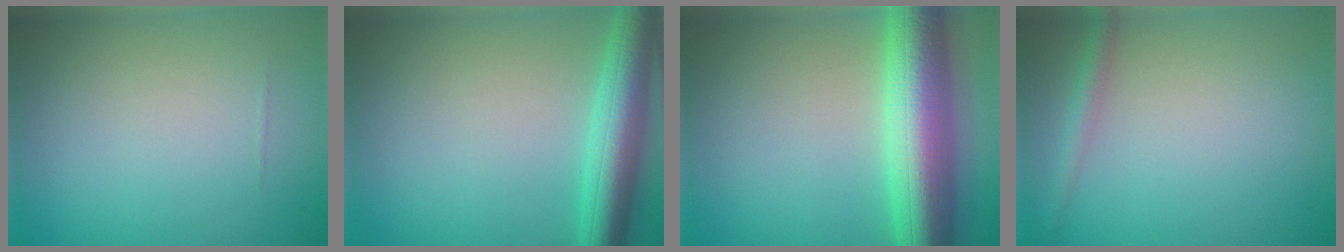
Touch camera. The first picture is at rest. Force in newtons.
{"total": 5.7, "press": 5.7, "slide": 0.2}
{"total": 9.8, "press": 9.8, "slide": 0.1}
{"total": 1.6, "press": 1.6, "slide": 0.1}